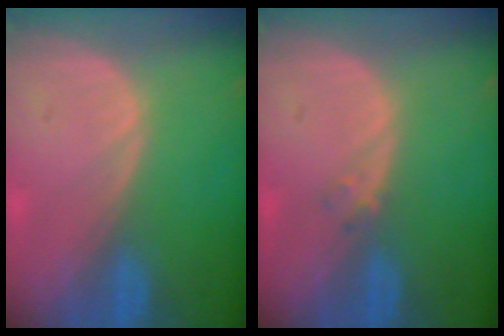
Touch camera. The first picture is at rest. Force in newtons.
{"total": 1.0, "press": 1.0, "slide": 0.2}